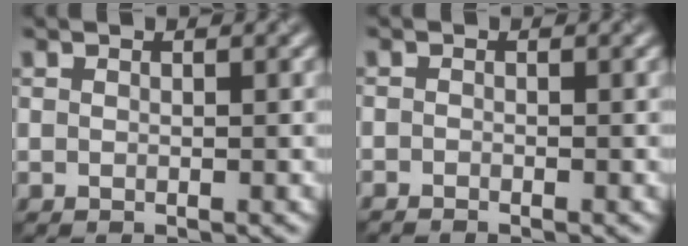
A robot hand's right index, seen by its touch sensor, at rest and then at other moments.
{"total": 0.9, "force": [-0.8, 0.0, 0.2], "torque": [-0.003, -0.004, -0.018]}